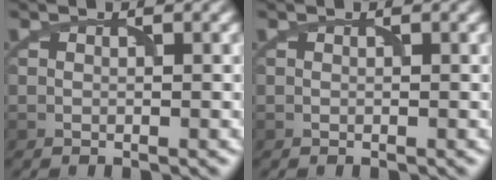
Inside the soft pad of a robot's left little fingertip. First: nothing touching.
{"total": 0.0}